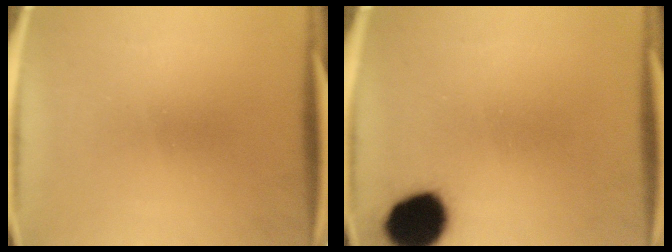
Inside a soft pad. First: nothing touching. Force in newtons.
{"total": 12.9}